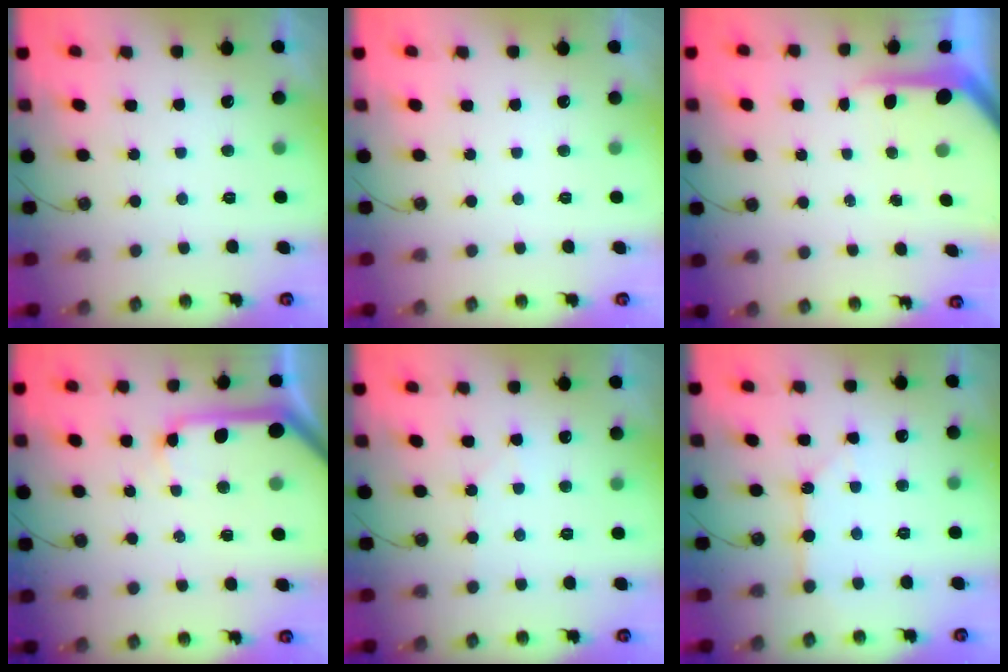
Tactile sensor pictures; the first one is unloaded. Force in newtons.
{"total": 0.0}
{"total": 7.2, "press": 7.2, "slide": 0.7}
{"total": 12.8, "press": 12.7, "slide": 1.4}
{"total": 3.8, "press": 3.7, "slide": 0.6}
{"total": 2.5, "press": 2.5, "slide": 0.2}